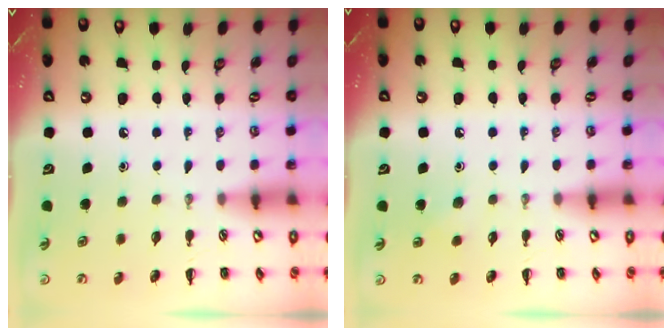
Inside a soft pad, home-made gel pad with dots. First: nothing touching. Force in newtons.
{"total": 3.2, "press": 3.1, "slide": 0.9}